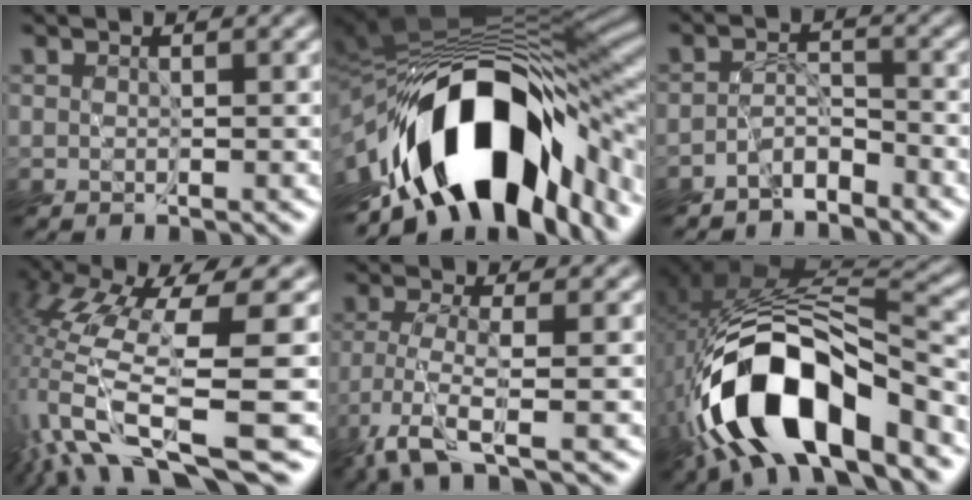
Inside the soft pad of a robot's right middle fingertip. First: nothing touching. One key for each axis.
{"total": 16.2, "fx": -6.1, "fy": 8.0, "fz": 12.7, "tx": -0.208, "ty": 0.000, "tz": -0.096}
{"total": 2.9, "fx": -2.7, "fy": 0.8, "fz": 0.6, "tx": -0.009, "ty": 0.002, "tz": -0.060}
{"total": 12.2, "fx": -3.3, "fy": 3.1, "fz": 11.3, "tx": -0.256, "ty": -0.013, "tz": -0.034}
{"total": 3.8, "fx": -2.6, "fy": 0.0, "fz": 2.7, "tx": -0.061, "ty": -0.008, "tz": -0.062}
{"total": 13.5, "fx": -6.6, "fy": 5.3, "fz": 10.4, "tx": -0.192, "ty": 0.003, "tz": -0.114}